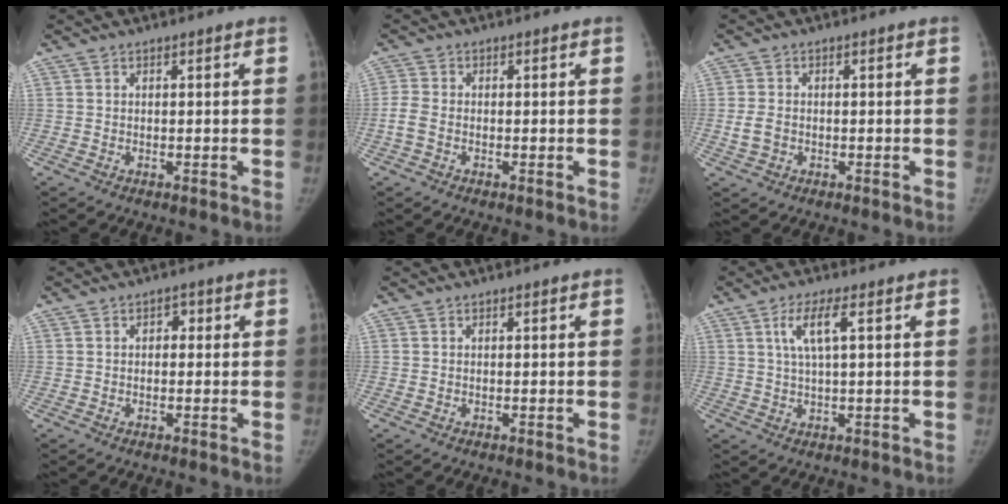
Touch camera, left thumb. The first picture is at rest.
{"total": 3.0, "force": [-0.9, 1.9, 2.1], "torque": [-0.053, 0.002, -0.023]}
{"total": 3.2, "force": [-0.6, 2.4, 1.9], "torque": [-0.041, 0.006, -0.010]}
{"total": 1.9, "force": [0.3, 1.4, 1.3], "torque": [-0.002, 0.006, -0.002]}
{"total": 0.0}
{"total": 5.5, "force": [1.8, 1.1, 5.0], "torque": [-0.111, 0.004, 0.038]}